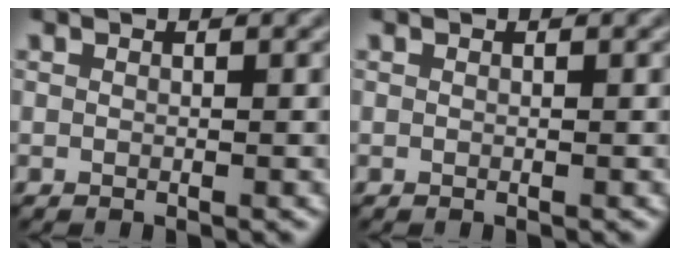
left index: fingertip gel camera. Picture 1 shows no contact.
{"total": 0.0}